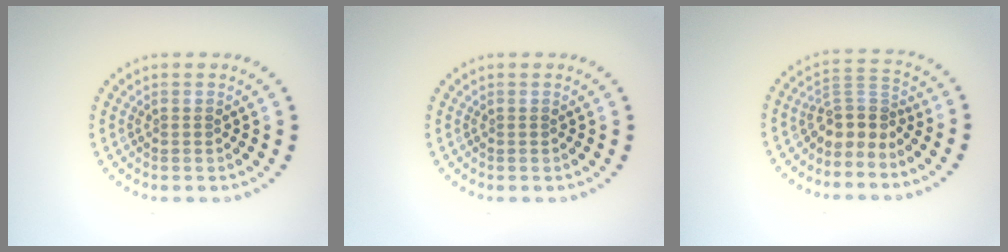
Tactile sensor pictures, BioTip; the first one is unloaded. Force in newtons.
{"total": 0.0}
{"total": 3.0, "press": 2.1, "slide": 2.1}